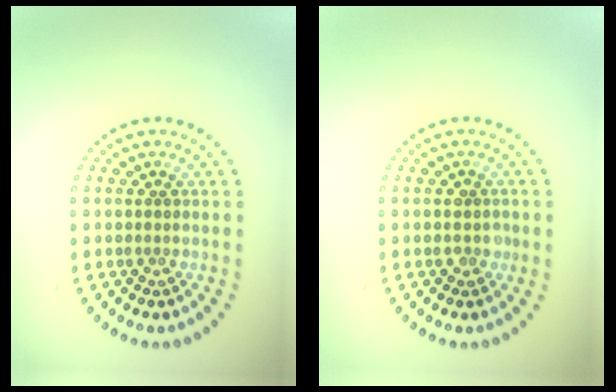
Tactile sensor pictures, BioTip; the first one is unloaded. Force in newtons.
{"total": 1.1, "press": 1.0, "slide": 0.5}